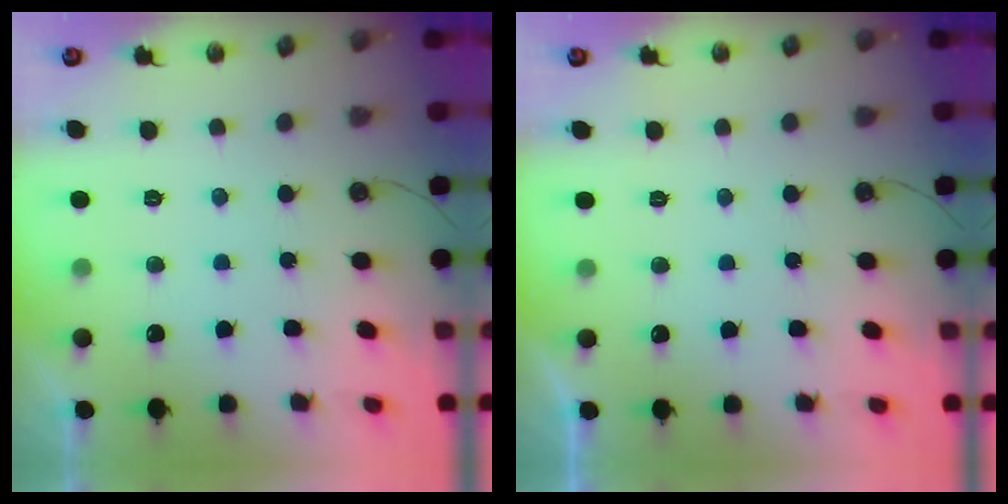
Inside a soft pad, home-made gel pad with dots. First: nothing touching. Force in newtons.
{"total": 0.0}